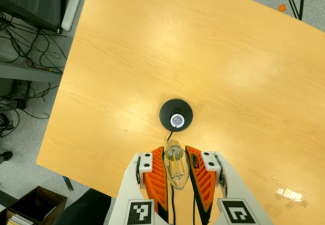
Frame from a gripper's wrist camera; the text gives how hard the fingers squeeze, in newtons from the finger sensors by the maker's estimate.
{"total": 20.5, "left": 21.9, "right": 19.1}